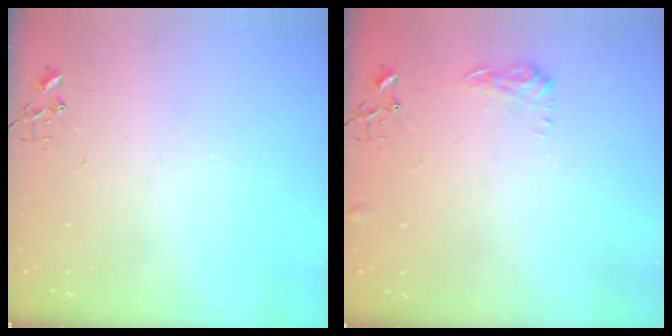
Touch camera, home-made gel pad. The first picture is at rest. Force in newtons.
{"total": 7.6, "press": 7.6, "slide": 0.3}